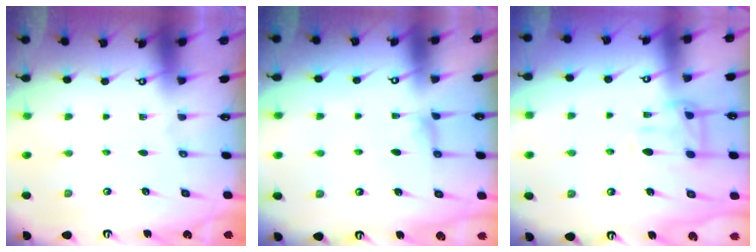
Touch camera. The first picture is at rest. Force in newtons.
{"total": 0.8, "press": 0.5, "slide": 0.7}
{"total": 4.2, "press": 4.0, "slide": 1.5}